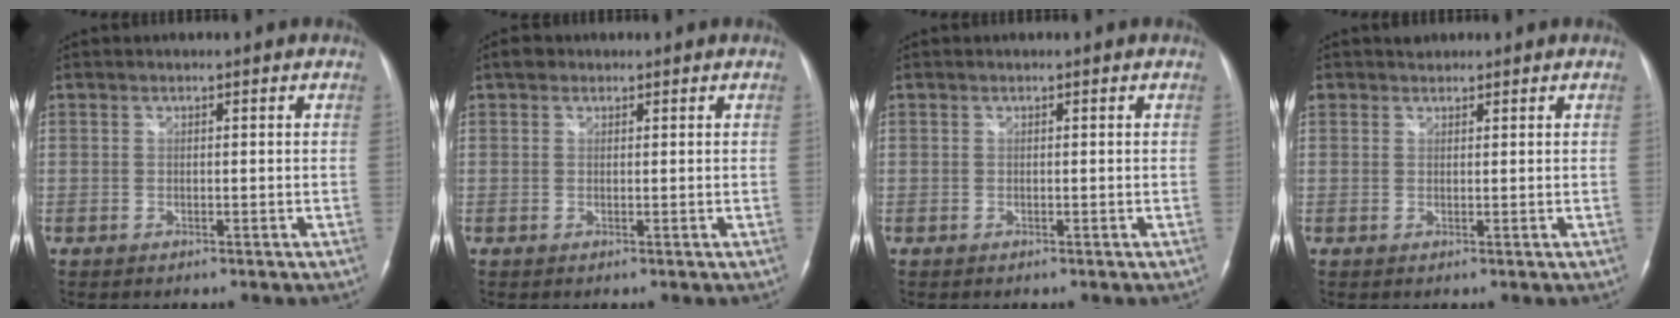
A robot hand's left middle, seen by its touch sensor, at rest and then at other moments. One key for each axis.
{"total": 1.4, "fx": 0.9, "fy": 1.1, "fz": 0.4, "tx": -0.007, "ty": 0.008, "tz": 0.010}
{"total": 0.0}
{"total": 1.7, "fx": 1.3, "fy": 1.1, "fz": -0.1, "tx": 0.003, "ty": 0.008, "tz": 0.020}